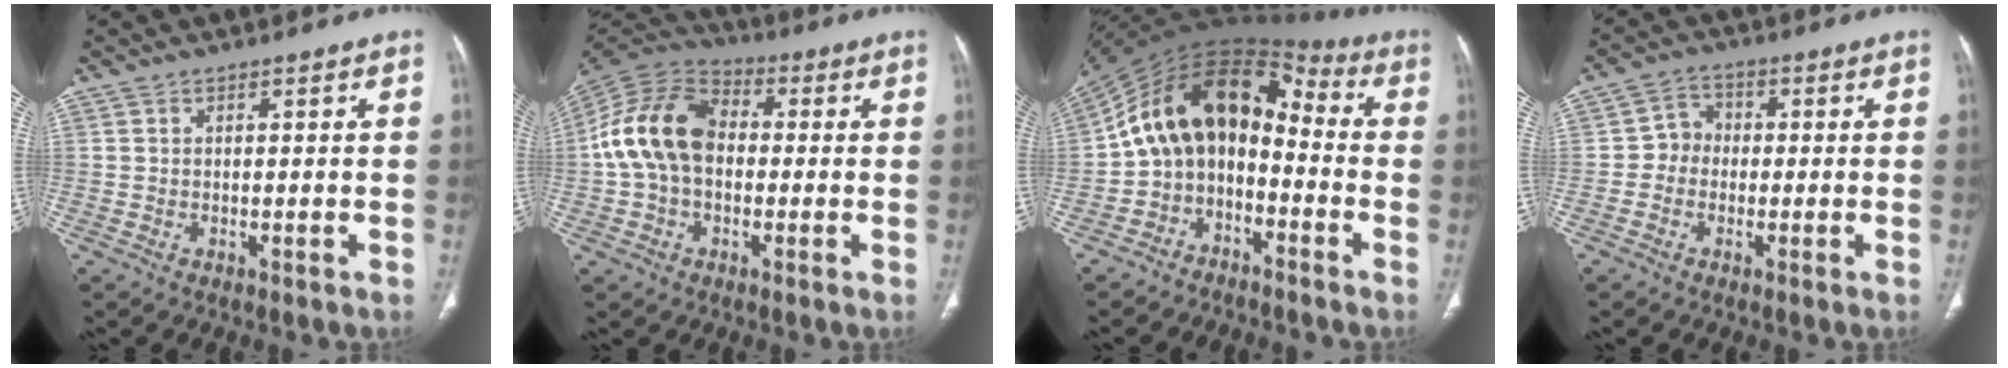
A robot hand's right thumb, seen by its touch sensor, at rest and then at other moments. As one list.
[{"total": 15.1, "force": [-0.1, 10.6, 10.8], "torque": [-0.199, 0.036, -0.013]}, {"total": 15.8, "force": [-3.0, 11.1, 10.9], "torque": [-0.155, 0.099, -0.061]}, {"total": 4.3, "force": [-0.8, 3.8, 1.7], "torque": [-0.006, 0.015, -0.026]}]